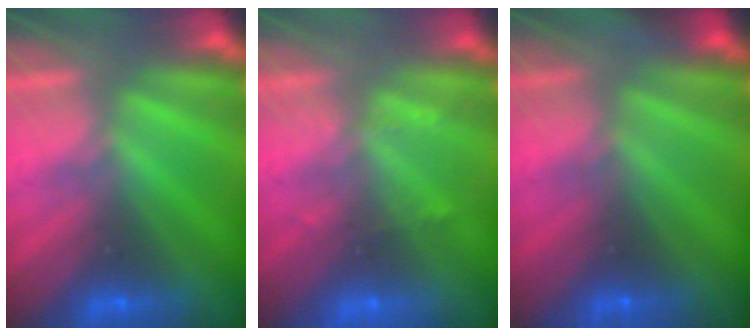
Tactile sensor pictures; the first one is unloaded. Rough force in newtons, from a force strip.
{"total": 2.3}
{"total": 9.2}